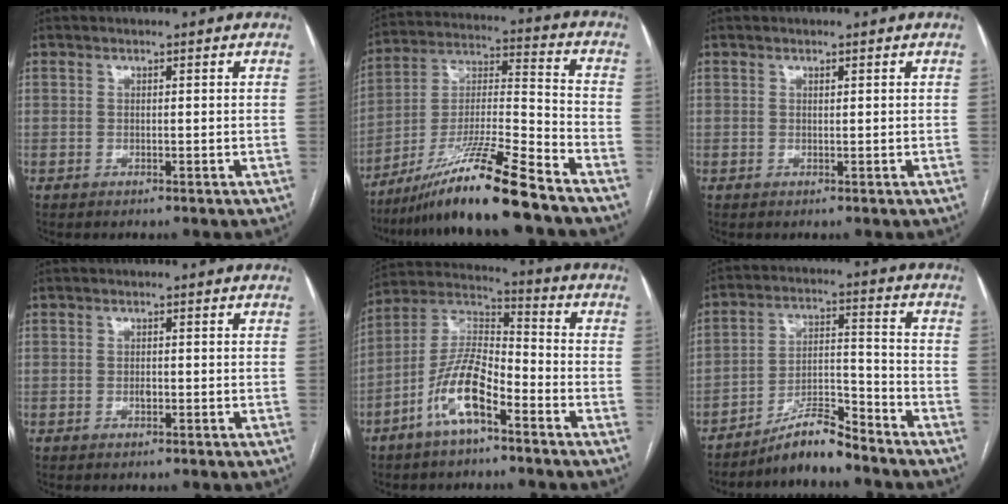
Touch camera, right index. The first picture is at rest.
{"total": 16.4, "force": [-12.5, -0.8, 10.6], "torque": [-0.202, -0.014, -0.223]}
{"total": 0.0}
{"total": 0.8, "force": [-0.2, 0.4, 0.6], "torque": [-0.013, 0.000, -0.003]}
{"total": 11.3, "force": [-5.8, 3.4, 9.1], "torque": [-0.190, 0.013, -0.111]}
{"total": 7.8, "force": [-7.1, 1.0, 3.2], "torque": [-0.053, 0.017, -0.124]}